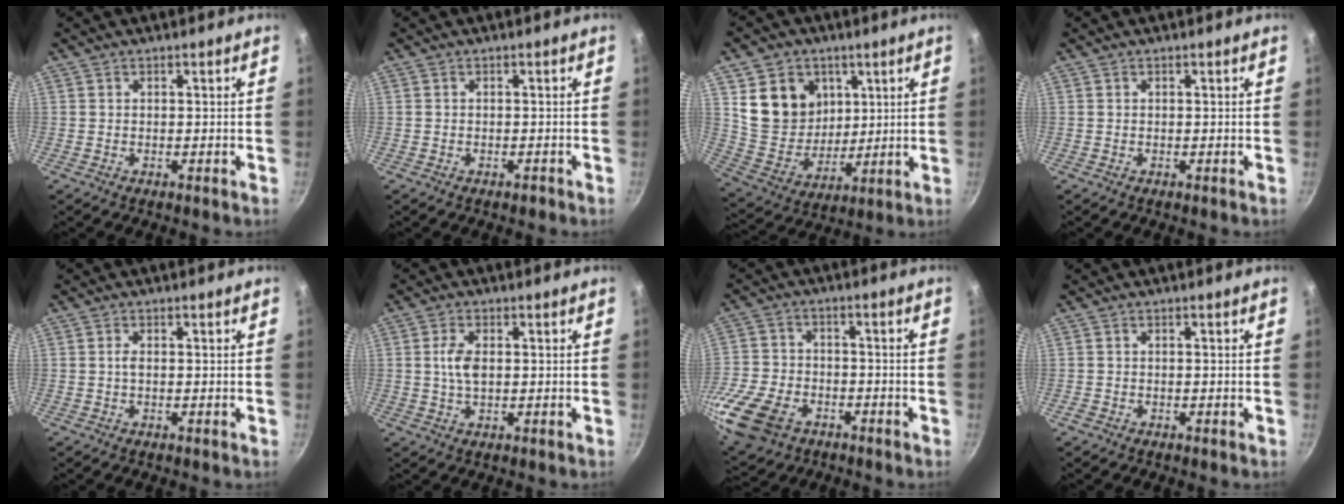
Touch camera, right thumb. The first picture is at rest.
{"total": 0.8, "force": [-0.6, 0.4, 0.4], "torque": [-0.008, 0.008, -0.005]}
{"total": 14.7, "force": [5.1, 12.2, 6.5], "torque": [-0.076, -0.028, 0.107]}
{"total": 0.0}
{"total": 1.1, "force": [0.0, 0.5, 1.0], "torque": [-0.019, 0.002, -0.001]}
{"total": 4.4, "force": [0.4, 2.4, 3.7], "torque": [-0.068, 0.003, 0.007]}
{"total": 16.4, "force": [-7.5, 11.0, 9.7], "torque": [-0.208, 0.023, -0.144]}
{"total": 0.8, "force": [-0.4, 0.4, 0.4], "torque": [-0.010, 0.004, -0.008]}